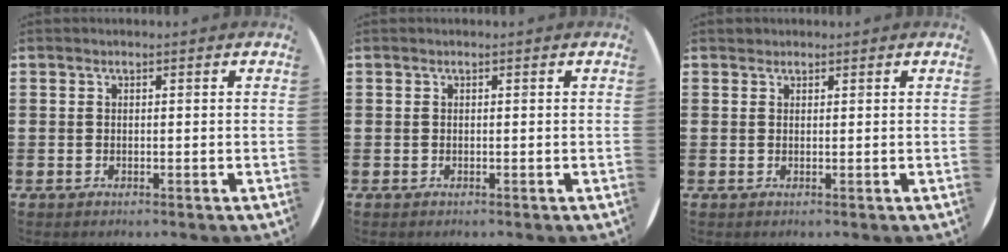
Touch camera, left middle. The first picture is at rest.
{"total": 0.0}
{"total": 0.7, "force": [0.6, 0.2, -0.2], "torque": [0.004, 0.005, 0.011]}